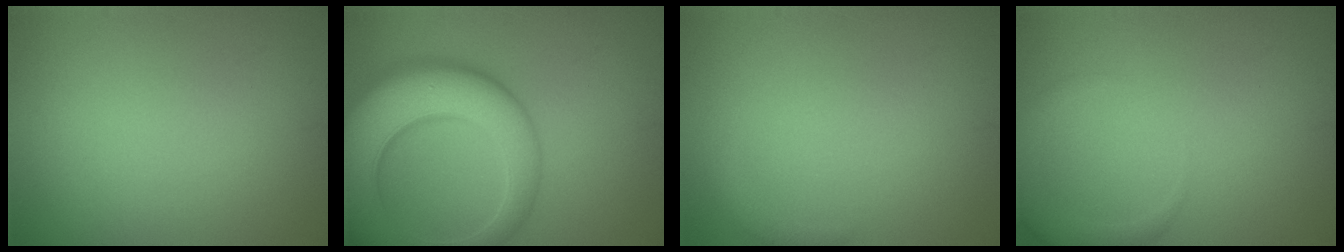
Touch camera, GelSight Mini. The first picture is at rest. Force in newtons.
{"total": 10.9, "press": 10.9, "slide": 0.6}
{"total": 1.0, "press": 1.0, "slide": 0.0}
{"total": 2.3, "press": 2.3, "slide": 0.1}